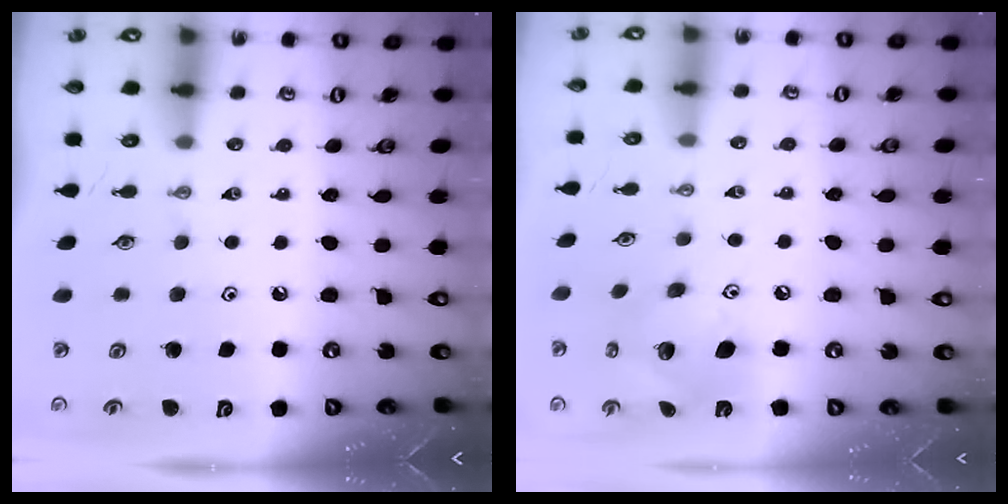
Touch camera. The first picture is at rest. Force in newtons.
{"total": 13.5, "press": 13.4, "slide": 1.2}